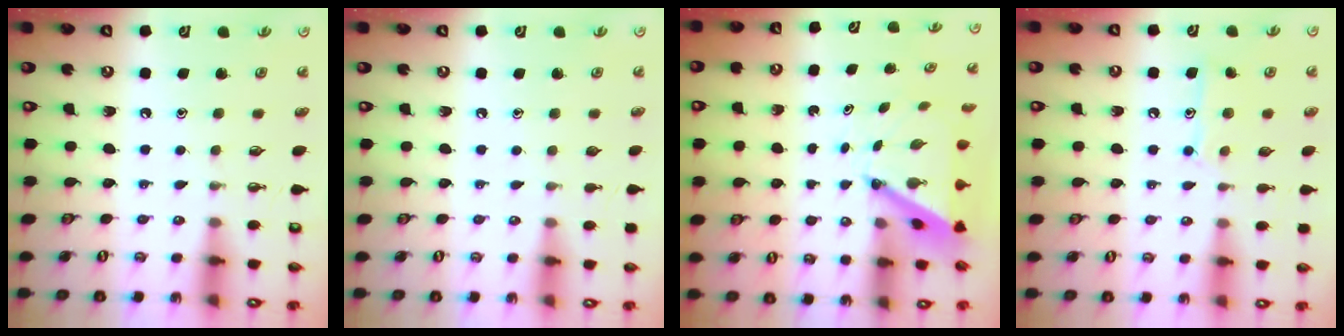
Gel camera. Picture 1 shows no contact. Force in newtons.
{"total": 0.0}
{"total": 5.3, "press": 5.3, "slide": 0.5}
{"total": 9.7, "press": 9.7, "slide": 0.7}